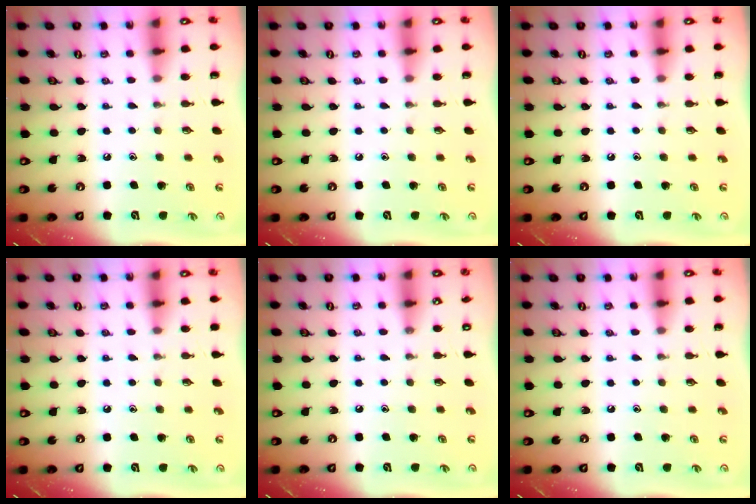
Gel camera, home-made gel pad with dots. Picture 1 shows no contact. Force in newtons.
{"total": 0.0}
{"total": 0.0}
{"total": 4.1, "press": 4.0, "slide": 0.6}
{"total": 3.3, "press": 3.2, "slide": 0.5}
{"total": 0.0}